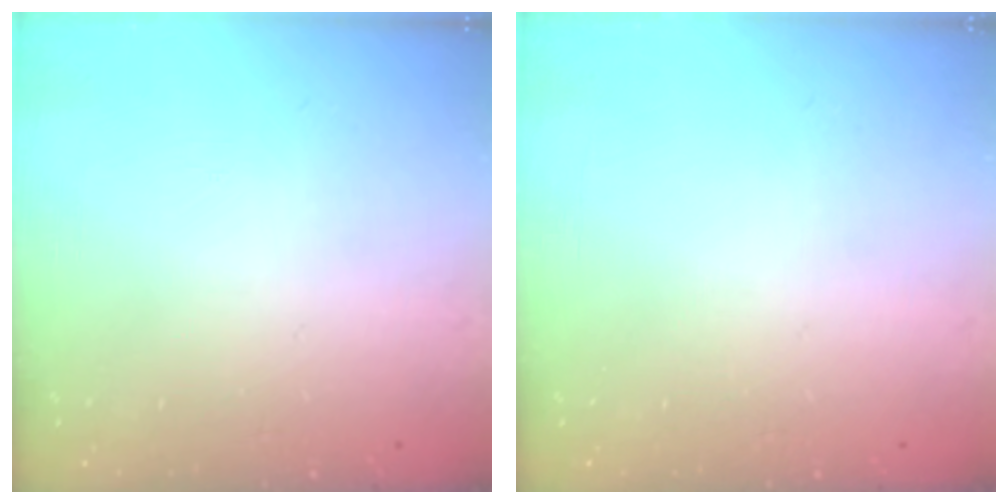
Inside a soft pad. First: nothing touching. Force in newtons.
{"total": 0.0}